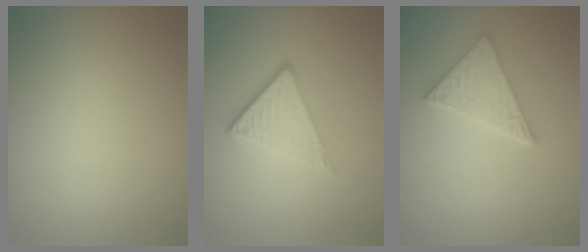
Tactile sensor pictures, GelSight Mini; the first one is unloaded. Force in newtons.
{"total": 3.7, "press": 2.4, "slide": 2.8}
{"total": 3.7, "press": 3.3, "slide": 1.7}